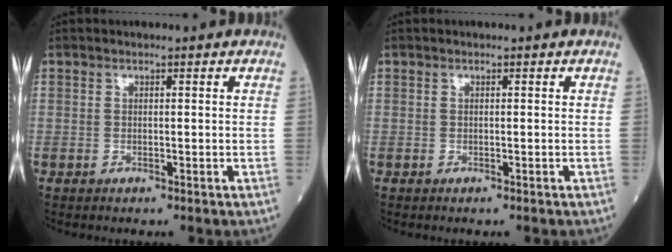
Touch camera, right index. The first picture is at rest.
{"total": 0.0}